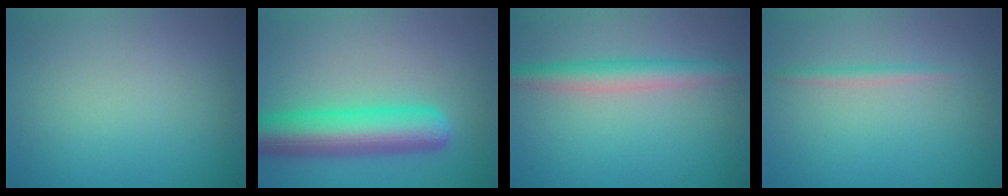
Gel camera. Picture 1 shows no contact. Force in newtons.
{"total": 8.0, "press": 8.0, "slide": 0.1}
{"total": 3.3, "press": 3.3, "slide": 0.0}
{"total": 1.1, "press": 1.1, "slide": 0.0}